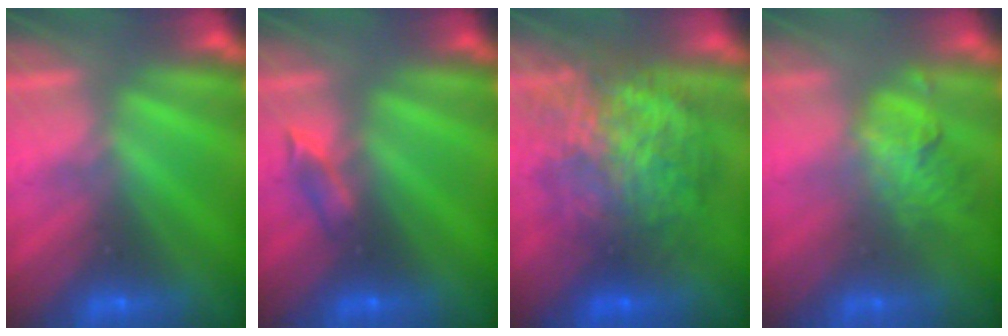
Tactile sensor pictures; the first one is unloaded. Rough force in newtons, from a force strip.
{"total": 2.2}
{"total": 7.5}
{"total": 1.8}